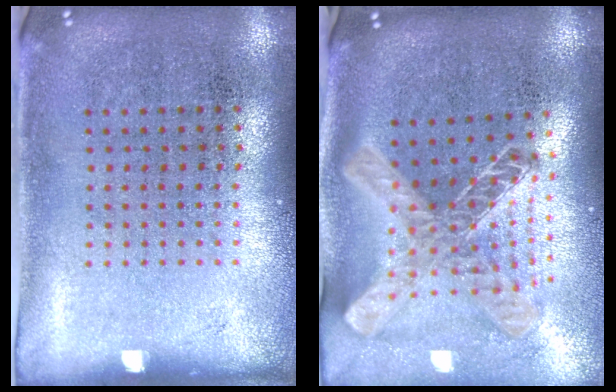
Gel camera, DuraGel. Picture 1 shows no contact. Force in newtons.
{"total": 1.9, "press": 1.6, "slide": 1.1}